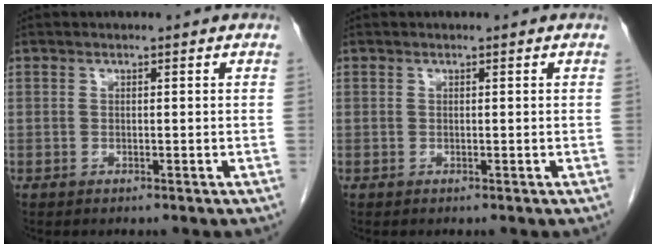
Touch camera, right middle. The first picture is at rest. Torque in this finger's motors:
{"motor_torque": [0.00, 0.00, 0.00, 0.00]}